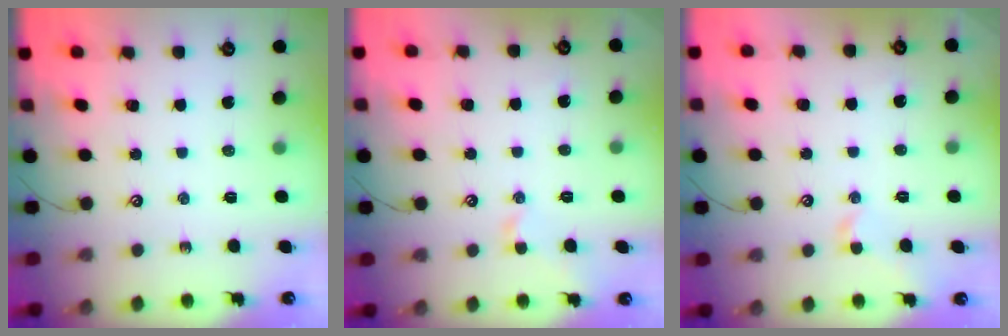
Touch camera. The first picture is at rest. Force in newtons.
{"total": 1.1, "press": 1.0, "slide": 0.1}
{"total": 1.4, "press": 1.3, "slide": 0.6}